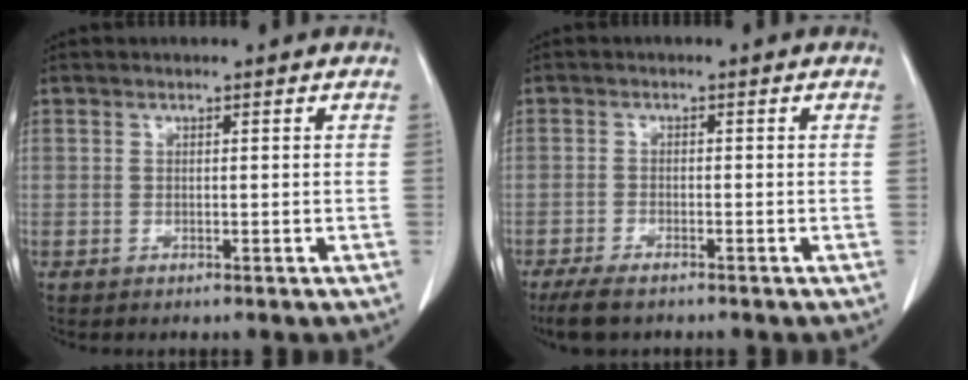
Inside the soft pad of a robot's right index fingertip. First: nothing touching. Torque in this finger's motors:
{"motor_torque": [0.25, -0.21, 0.08, 0.03]}